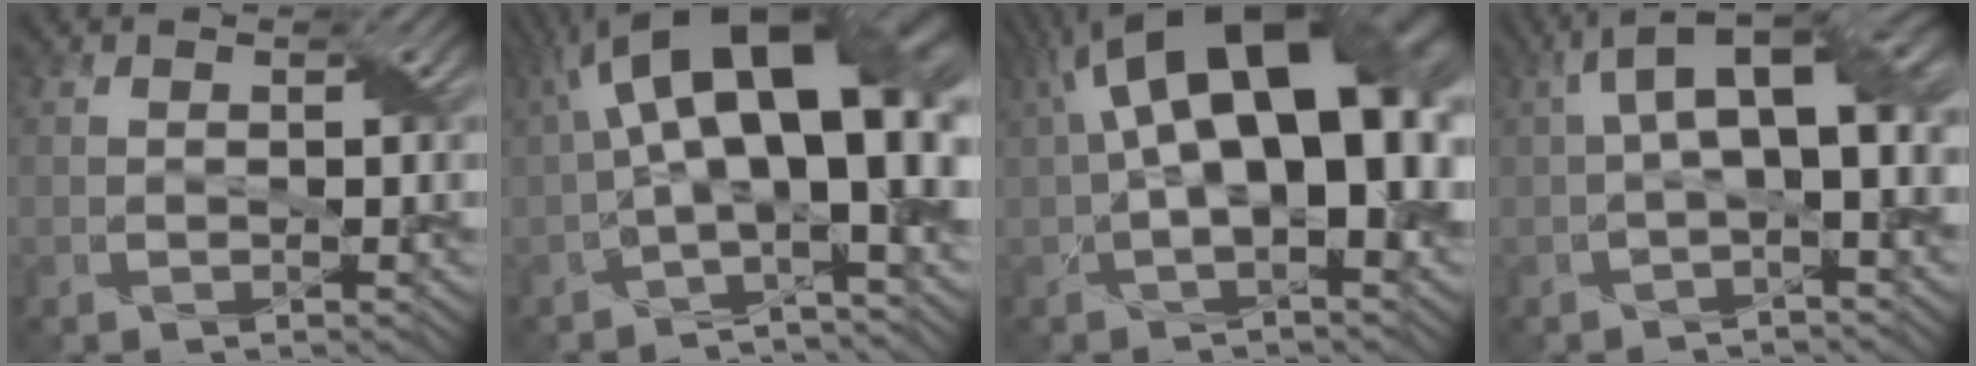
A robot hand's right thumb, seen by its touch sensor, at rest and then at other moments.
{"total": 17.0, "force": [2.4, 7.0, 15.3], "torque": [-0.235, 0.029, 0.035]}
{"total": 18.5, "force": [3.3, 8.3, 16.2], "torque": [-0.251, 0.043, 0.042]}
{"total": 9.1, "force": [0.7, 3.5, 8.4], "torque": [-0.150, 0.015, 0.014]}